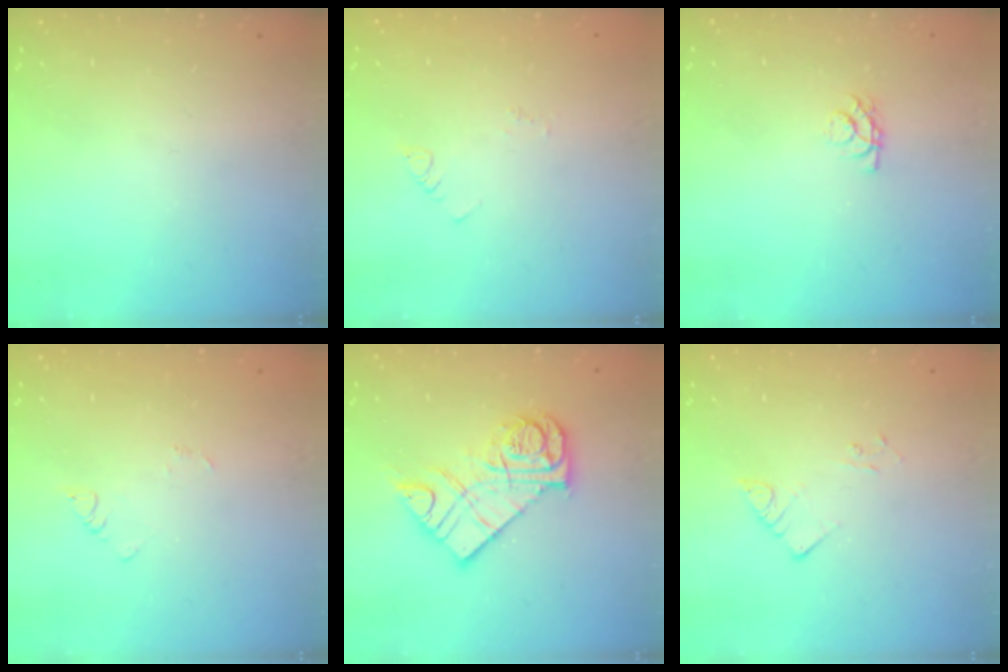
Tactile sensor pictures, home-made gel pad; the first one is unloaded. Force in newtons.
{"total": 2.5, "press": 2.5, "slide": 0.4}
{"total": 4.2, "press": 4.2, "slide": 0.5}
{"total": 2.4, "press": 2.4, "slide": 0.3}
{"total": 13.9, "press": 13.8, "slide": 1.5}
{"total": 2.2, "press": 2.2, "slide": 0.2}